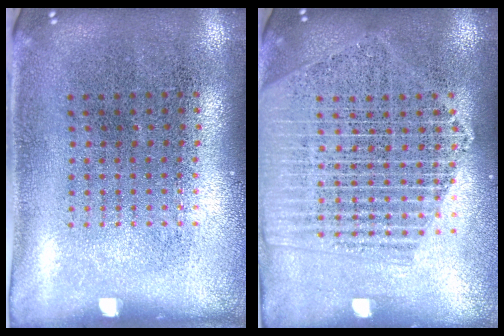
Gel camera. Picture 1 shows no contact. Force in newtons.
{"total": 2.0, "press": 1.8, "slide": 0.9}